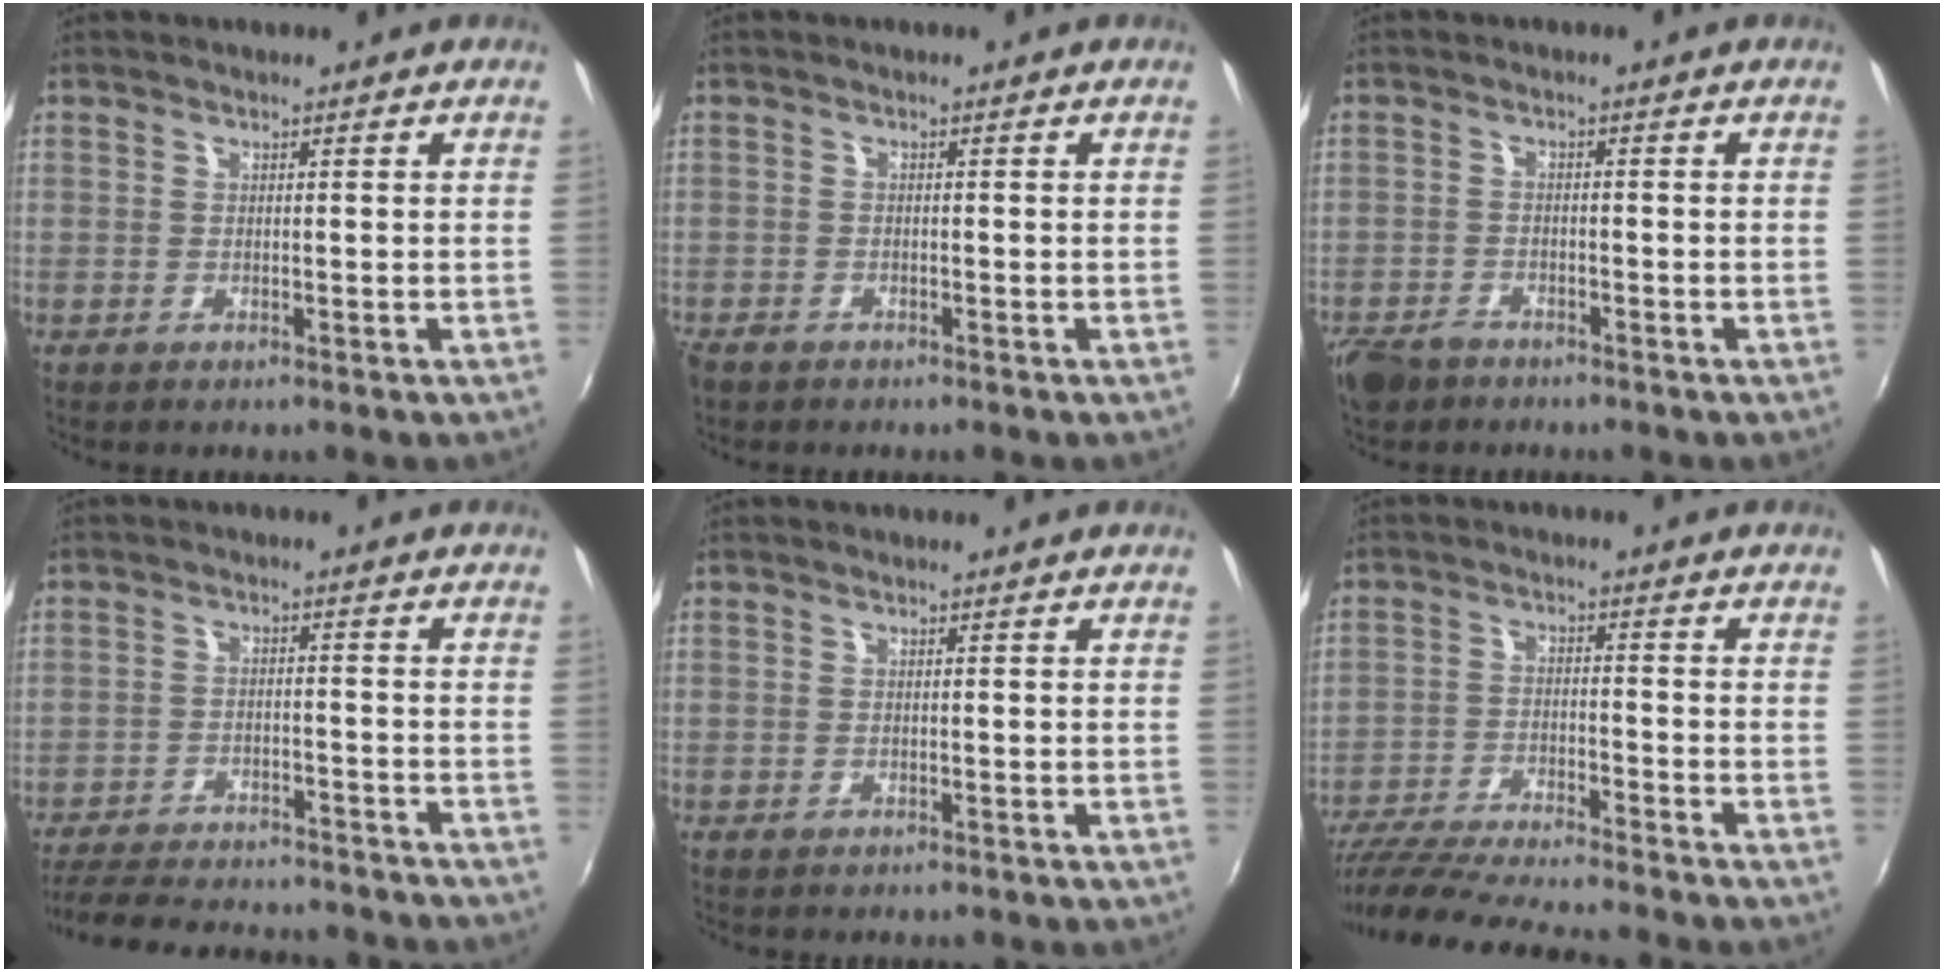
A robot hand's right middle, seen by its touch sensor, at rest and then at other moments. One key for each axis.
{"total": 2.3, "fx": -1.8, "fy": 1.2, "fz": 0.7, "tx": -0.022, "ty": -0.006, "tz": -0.036}
{"total": 5.4, "fx": -4.2, "fy": 2.8, "fz": 1.9, "tx": -0.061, "ty": -0.007, "tz": -0.079}
{"total": 22.6, "fx": -19.9, "fy": 5.8, "fz": 9.1, "tx": -0.189, "ty": -0.010, "tz": -0.267}
{"total": 1.0, "fx": -0.9, "fy": 0.4, "fz": 0.2, "tx": -0.008, "ty": -0.004, "tz": -0.013}
{"total": 17.5, "fx": -15.6, "fy": 0.9, "fz": 8.0, "tx": -0.164, "ty": -0.033, "tz": -0.259}